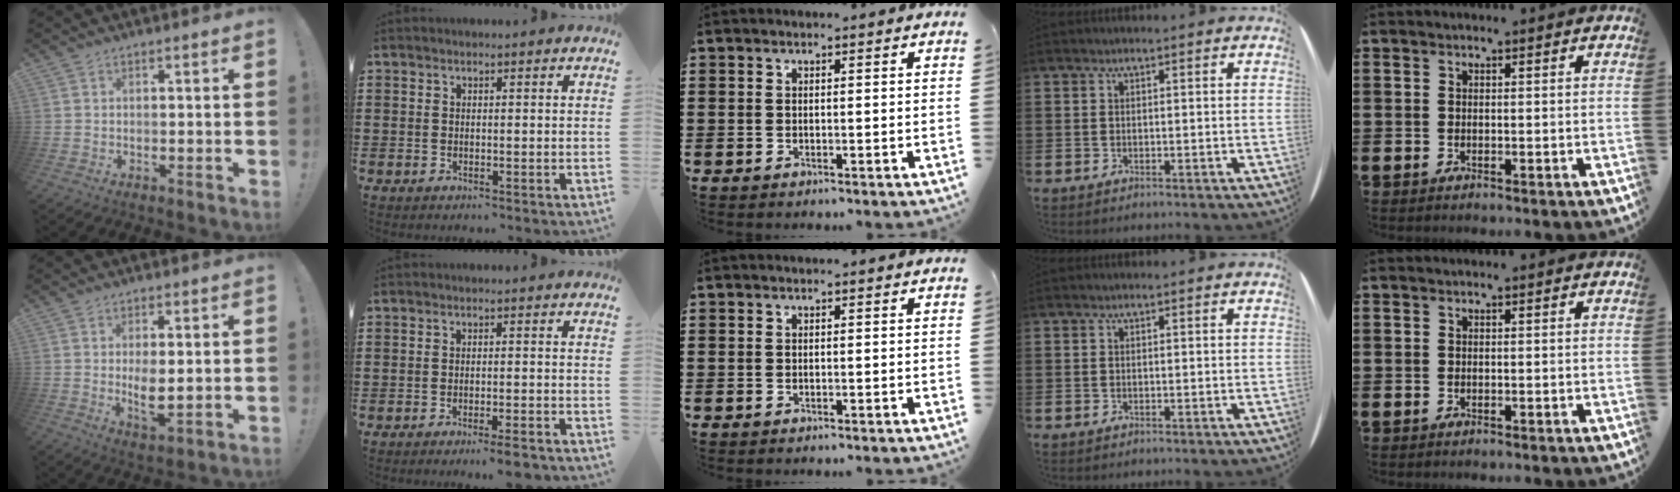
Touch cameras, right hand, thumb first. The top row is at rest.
{"thumb": {"total": 6.2, "force": [0.4, 2.8, 5.5], "torque": [-0.080, -0.017, 0.004]}, "index": {"total": 2.8, "force": [-2.4, -0.4, 1.4], "torque": [-0.024, -0.005, -0.044]}}